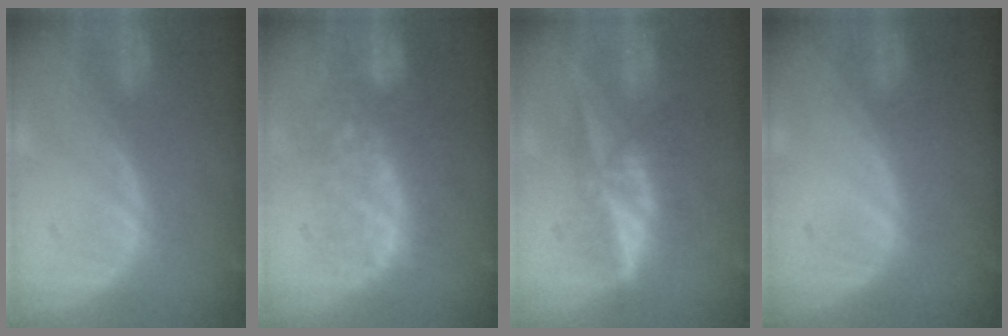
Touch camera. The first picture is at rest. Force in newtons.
{"total": 9.1, "press": 8.3, "slide": 3.8}
{"total": 5.3, "press": 5.2, "slide": 1.1}
{"total": 0.0}